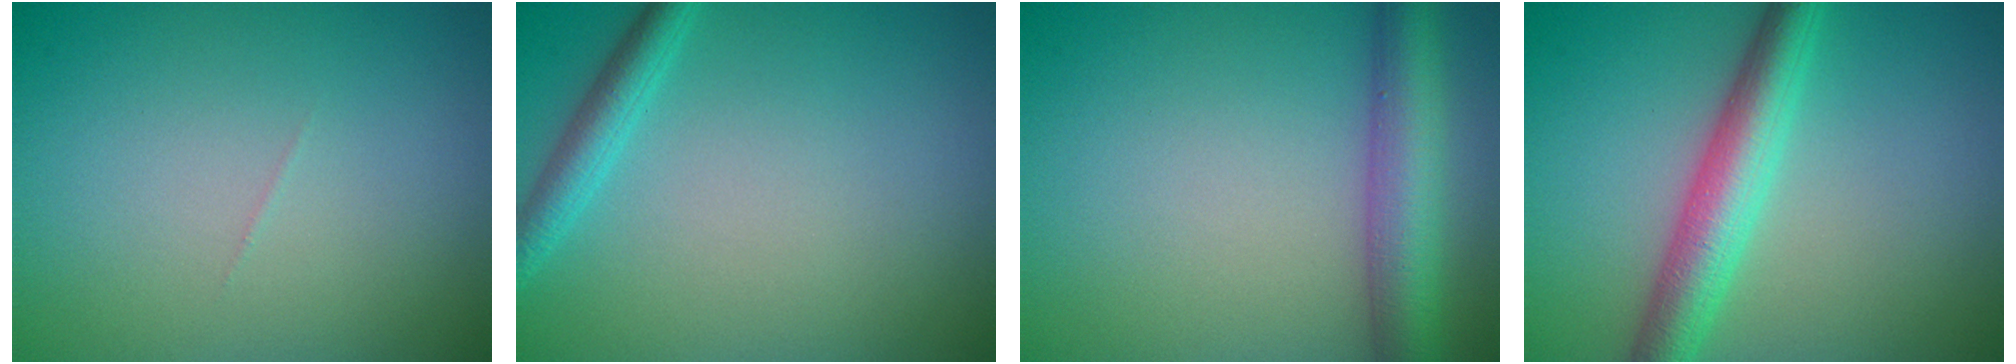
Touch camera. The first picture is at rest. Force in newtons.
{"total": 2.1, "press": 2.1, "slide": 0.1}
{"total": 5.1, "press": 5.1, "slide": 0.2}
{"total": 5.0, "press": 5.0, "slide": 0.1}